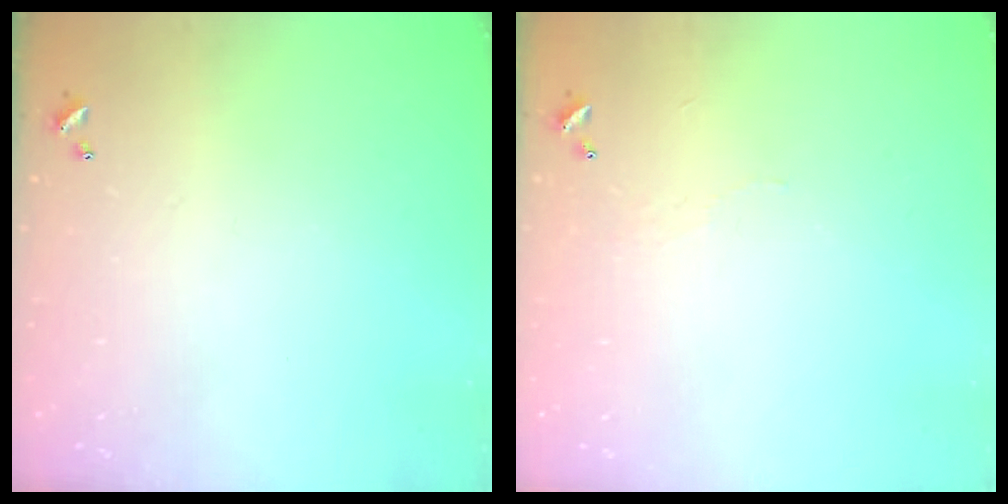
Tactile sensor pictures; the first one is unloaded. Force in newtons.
{"total": 2.0, "press": 1.9, "slide": 0.4}